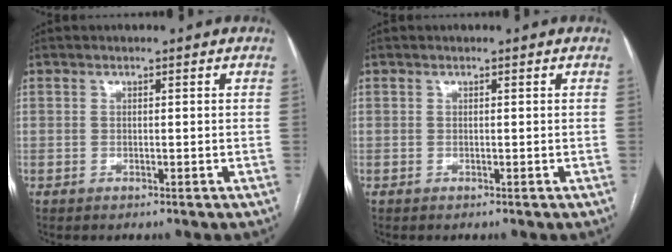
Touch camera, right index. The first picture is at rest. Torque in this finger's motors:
{"motor_torque": [0.00, 0.00, 0.04, 0.01]}